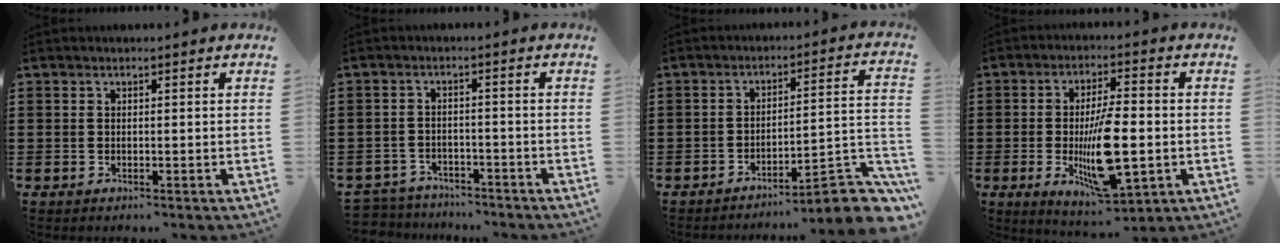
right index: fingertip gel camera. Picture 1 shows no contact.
{"total": 3.7, "force": [-3.6, 0.7, -0.1], "torque": [-0.012, -0.001, -0.080]}
{"total": 6.9, "force": [-5.3, 1.0, 4.3], "torque": [-0.064, -0.005, -0.102]}
{"total": 12.3, "force": [-2.4, 4.3, 11.3], "torque": [-0.215, -0.016, -0.040]}